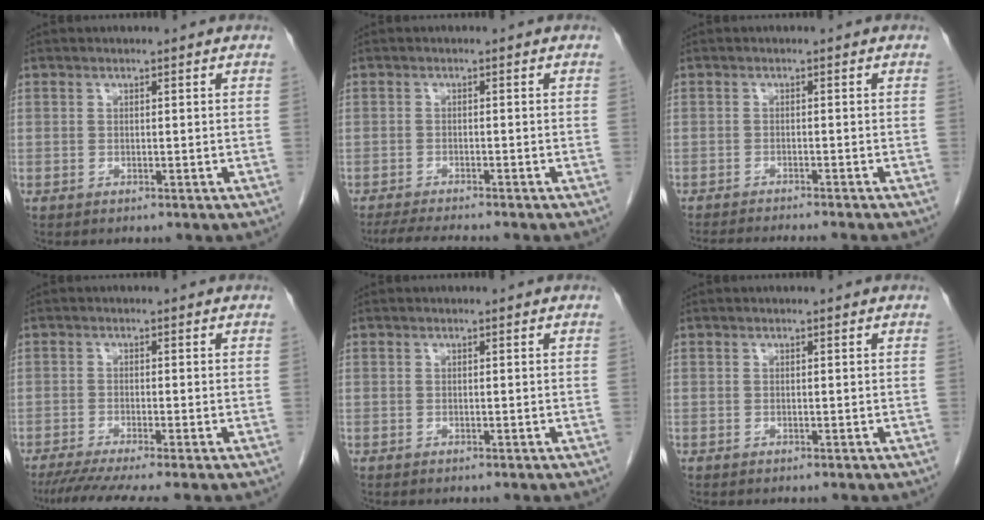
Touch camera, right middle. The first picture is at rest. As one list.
[{"total": 5.5, "force": [-5.0, 0.0, 2.4], "torque": [-0.038, -0.018, -0.082]}, {"total": 8.1, "force": [-7.4, -0.5, 3.3], "torque": [-0.030, -0.017, -0.109]}, {"total": 7.5, "force": [-6.1, -0.6, 4.4], "torque": [-0.064, -0.019, -0.099]}, {"total": 0.0}, {"total": 0.0}]